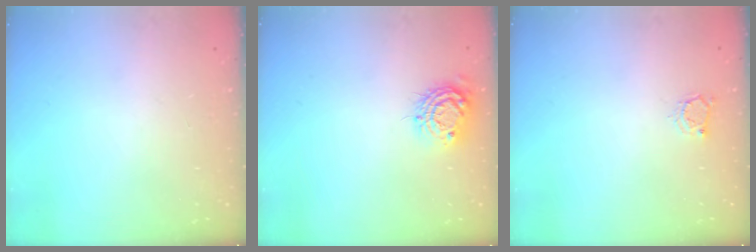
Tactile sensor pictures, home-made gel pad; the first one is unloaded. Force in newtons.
{"total": 9.0, "press": 9.0, "slide": 0.5}
{"total": 2.9, "press": 2.9, "slide": 0.4}